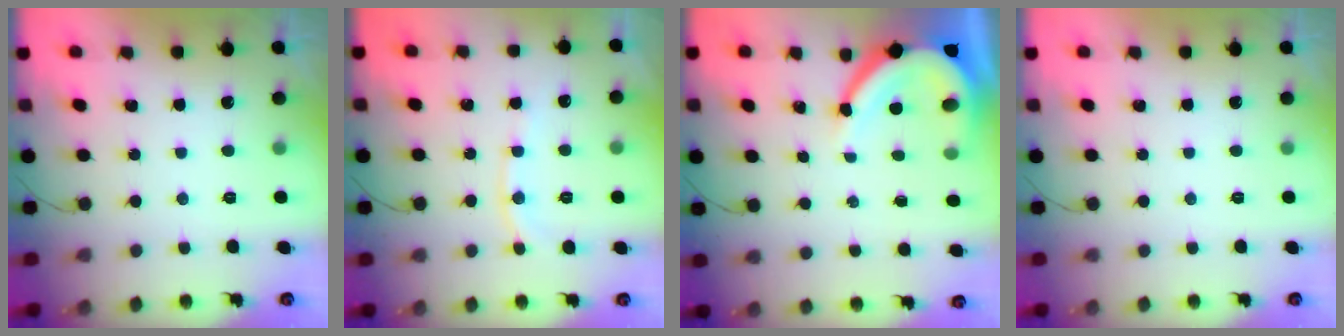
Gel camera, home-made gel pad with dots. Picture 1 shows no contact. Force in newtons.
{"total": 6.7, "press": 6.6, "slide": 0.9}
{"total": 11.9, "press": 11.9, "slide": 1.4}
{"total": 0.0}